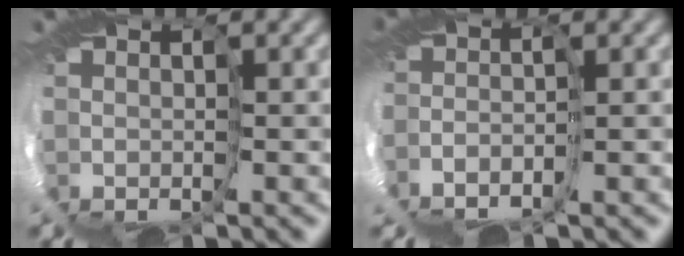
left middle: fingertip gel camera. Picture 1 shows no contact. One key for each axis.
{"total": 3.6, "fx": -3.3, "fy": -1.5, "fz": 0.1, "tx": -0.039, "ty": 0.001, "tz": -0.050}